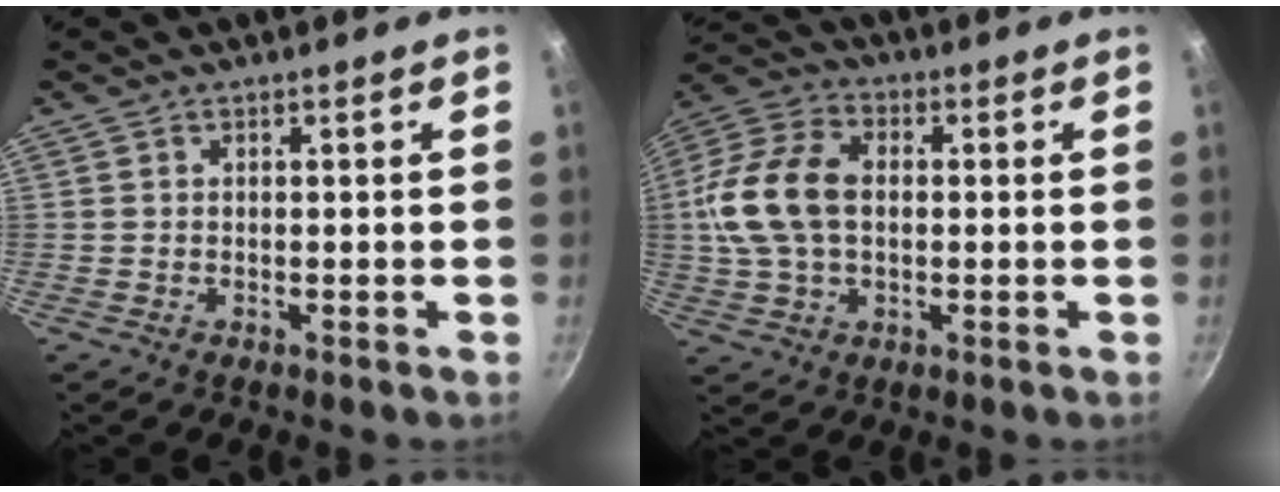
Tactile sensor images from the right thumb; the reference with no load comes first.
{"total": 15.0, "force": [0.7, 10.0, 11.2], "torque": [-0.209, 0.024, 0.001]}